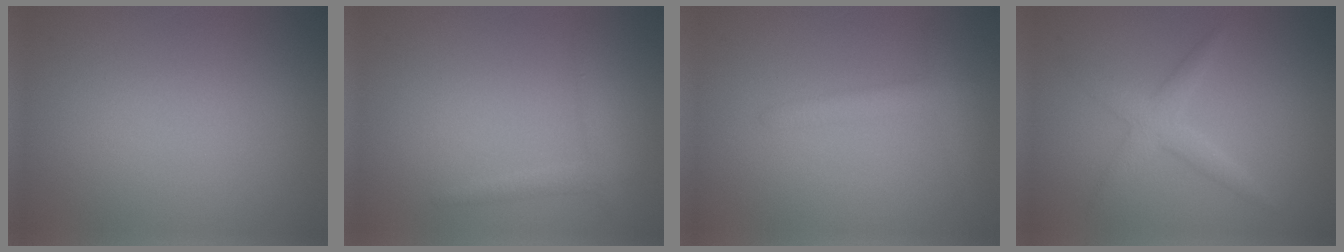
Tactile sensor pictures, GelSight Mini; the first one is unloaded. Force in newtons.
{"total": 1.5, "press": 1.4, "slide": 0.1}
{"total": 2.0, "press": 1.9, "slide": 0.2}
{"total": 2.4, "press": 2.4, "slide": 0.0}